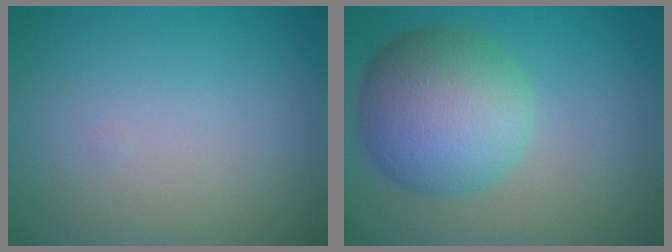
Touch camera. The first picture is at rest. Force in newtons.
{"total": 8.4, "press": 8.4, "slide": 0.3}